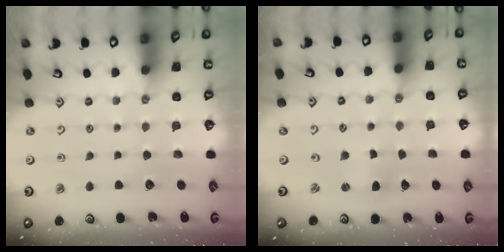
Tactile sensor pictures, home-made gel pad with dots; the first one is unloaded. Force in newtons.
{"total": 1.8, "press": 1.8, "slide": 0.2}